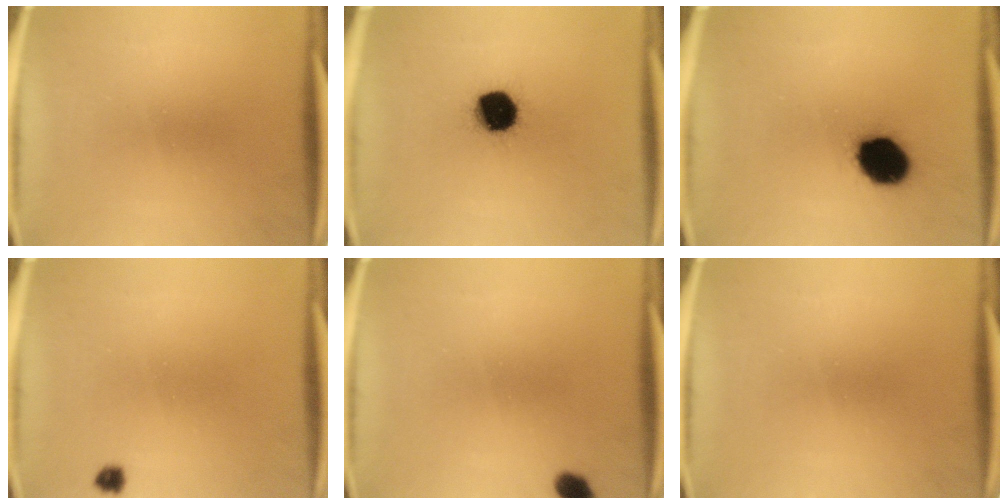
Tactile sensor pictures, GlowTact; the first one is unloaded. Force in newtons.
{"total": 13.0}
{"total": 13.1}
{"total": 1.4}
{"total": 2.7}
{"total": 0.0}